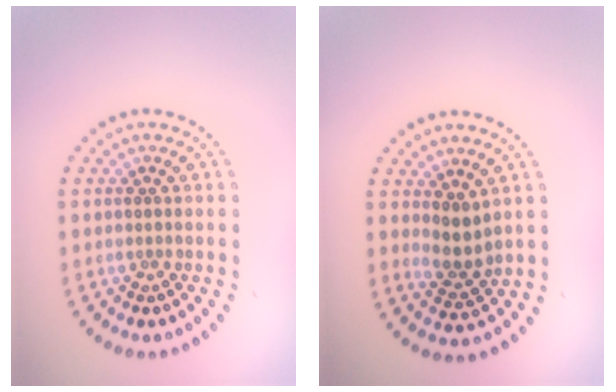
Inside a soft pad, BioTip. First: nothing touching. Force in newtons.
{"total": 2.3, "press": 1.9, "slide": 1.3}